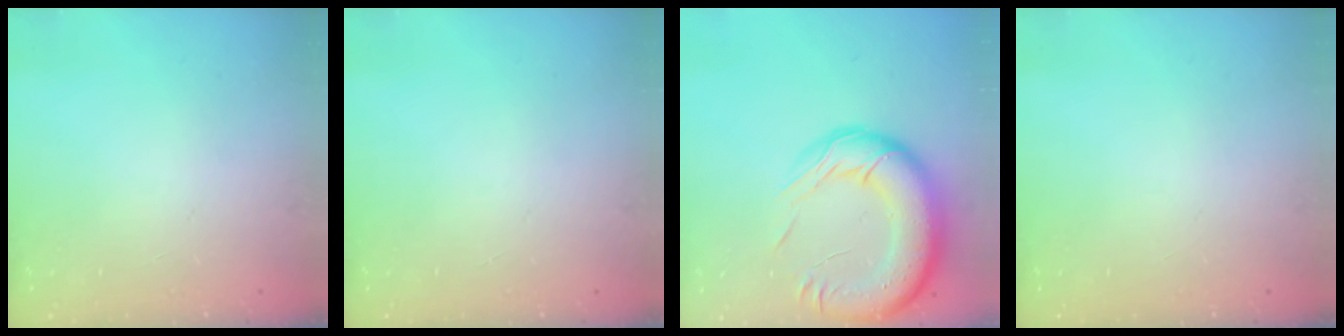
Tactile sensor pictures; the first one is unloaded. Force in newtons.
{"total": 0.0}
{"total": 27.0, "press": 26.3, "slide": 6.1}
{"total": 0.0}